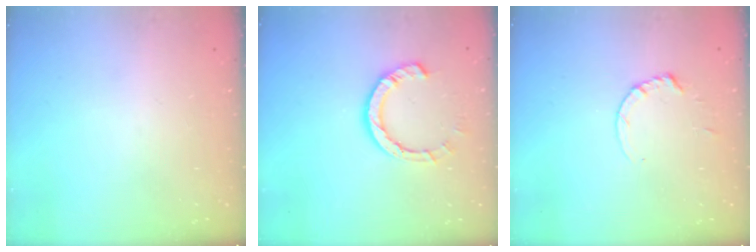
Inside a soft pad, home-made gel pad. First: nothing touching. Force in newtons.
{"total": 9.0, "press": 8.9, "slide": 1.2}
{"total": 1.8, "press": 1.7, "slide": 0.2}